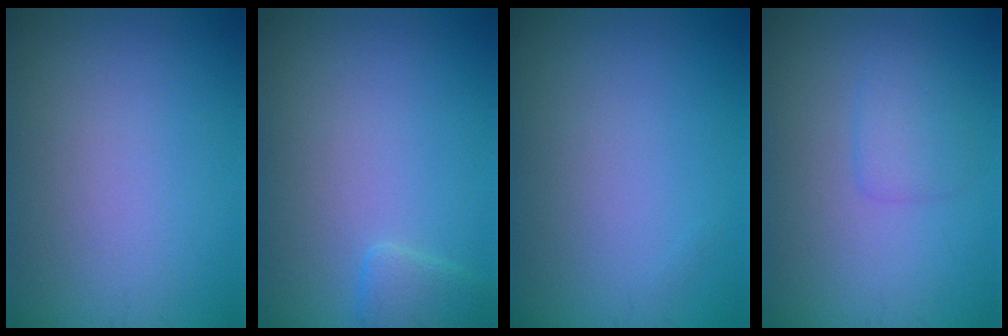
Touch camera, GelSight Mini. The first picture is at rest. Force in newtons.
{"total": 1.5, "press": 1.5, "slide": 0.1}
{"total": 0.0}
{"total": 1.8, "press": 1.8, "slide": 0.0}